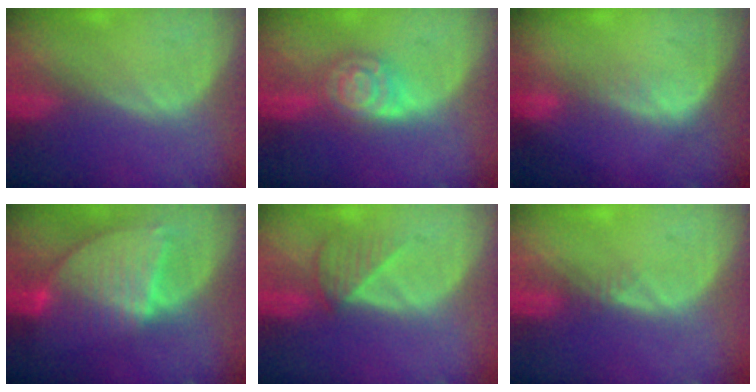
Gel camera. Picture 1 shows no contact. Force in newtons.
{"total": 6.2, "press": 6.2, "slide": 0.4}
{"total": 2.0, "press": 2.0, "slide": 0.1}
{"total": 9.2, "press": 7.8, "slide": 4.8}
{"total": 3.4, "press": 3.4, "slide": 0.7}
{"total": 1.2, "press": 1.0, "slide": 0.6}